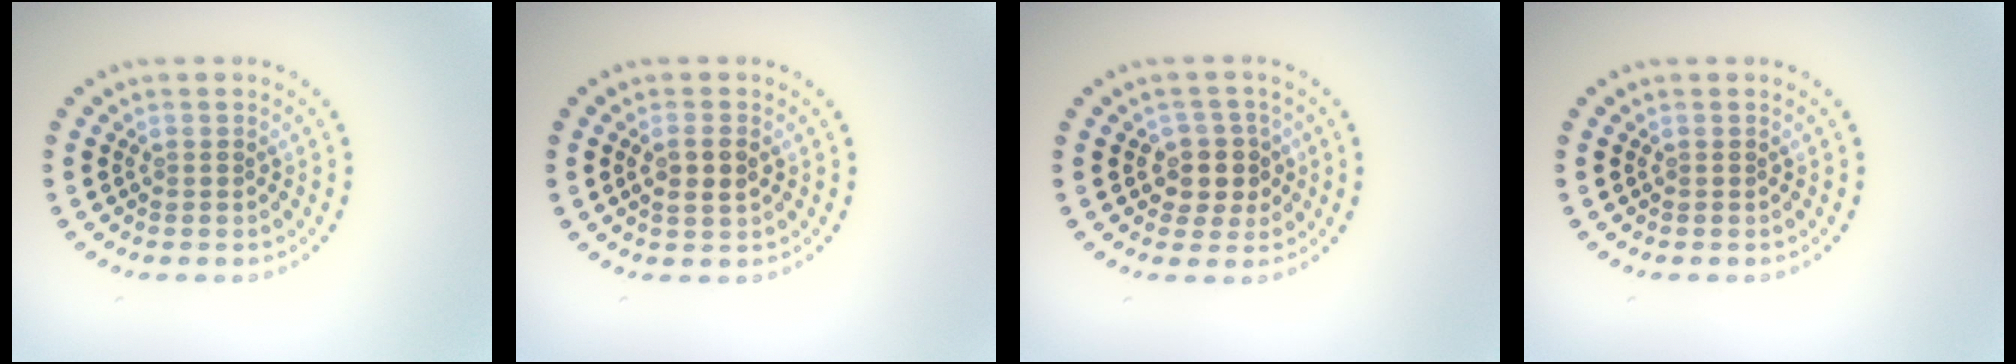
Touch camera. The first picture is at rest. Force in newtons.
{"total": 2.2, "press": 2.2, "slide": 0.4}
{"total": 3.0, "press": 2.7, "slide": 1.3}
{"total": 0.0}